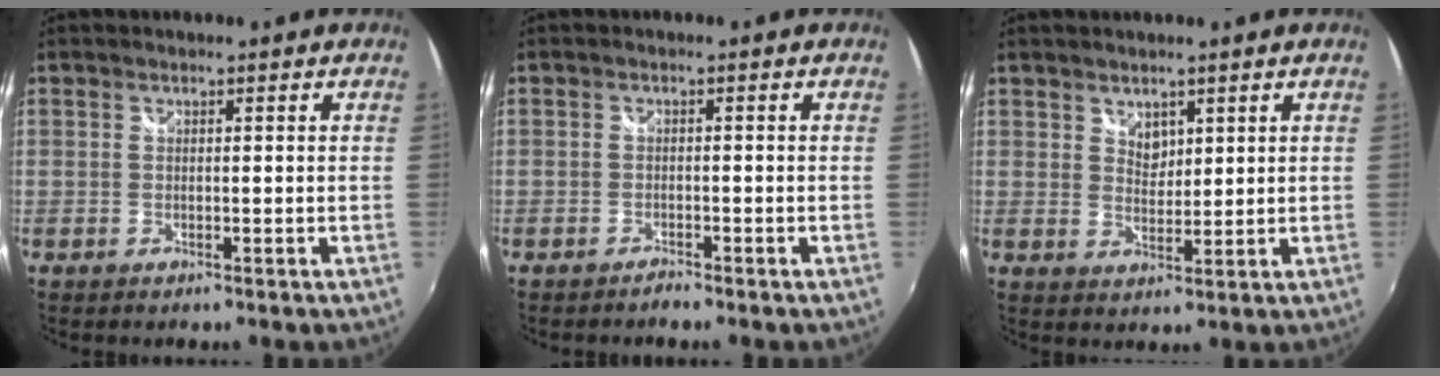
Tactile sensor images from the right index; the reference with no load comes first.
{"total": 1.3, "force": [-1.3, 0.1, 0.1], "torque": [-0.003, -0.006, -0.023]}
{"total": 3.0, "force": [2.0, 1.9, 1.1], "torque": [-0.011, -0.001, 0.036]}